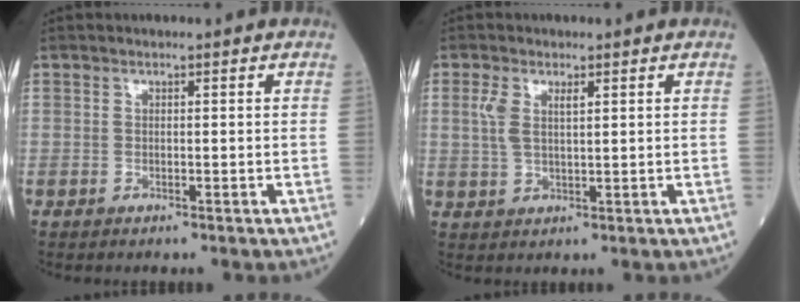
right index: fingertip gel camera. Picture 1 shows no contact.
{"total": 3.8, "force": [1.4, 1.4, 3.3], "torque": [-0.077, 0.010, 0.031]}